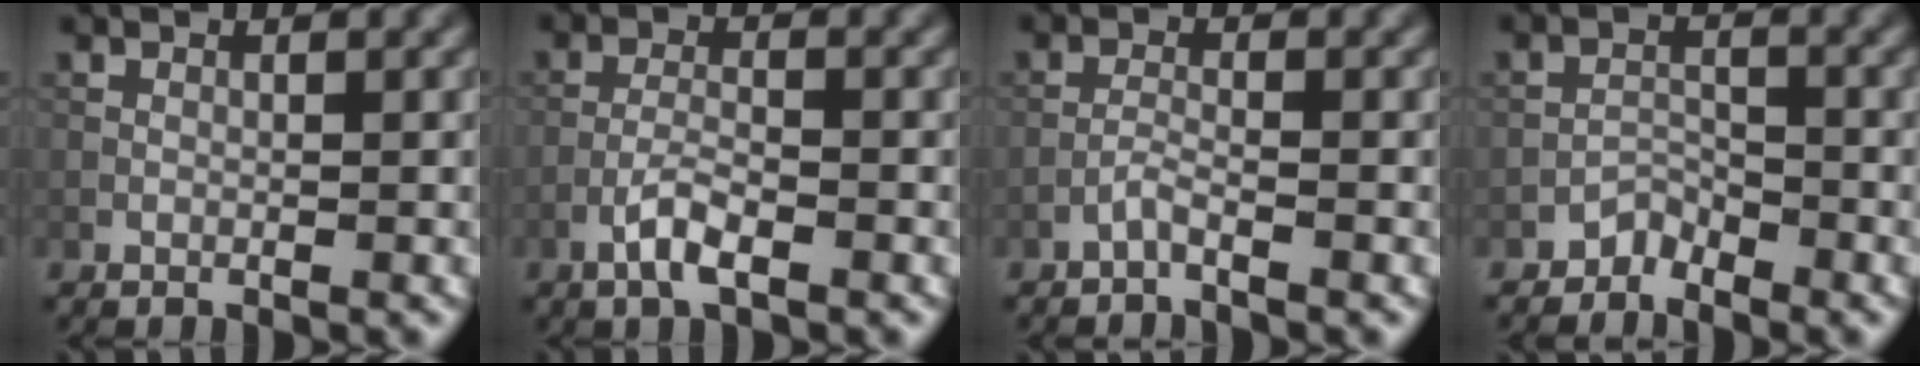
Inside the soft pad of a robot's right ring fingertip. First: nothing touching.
{"total": 2.7, "force": [-1.5, 0.7, 2.1], "torque": [-0.044, 0.005, -0.035]}
{"total": 1.2, "force": [-1.0, 0.0, 0.6], "torque": [-0.011, 0.005, -0.024]}
{"total": 1.6, "force": [-1.5, 0.6, 0.0], "torque": [0.004, 0.010, -0.030]}